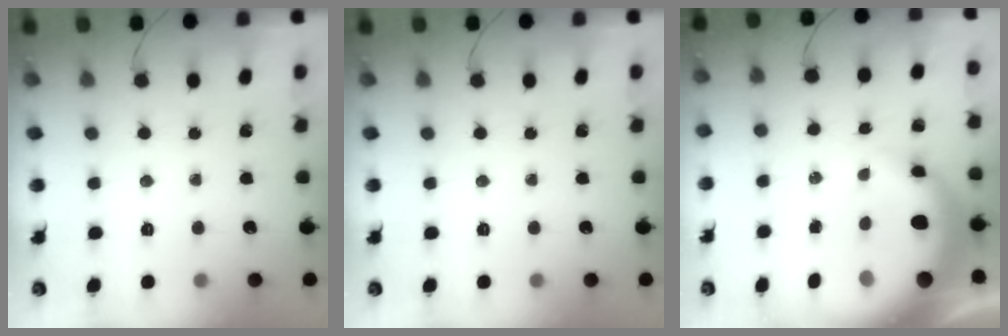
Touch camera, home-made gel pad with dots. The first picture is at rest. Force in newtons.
{"total": 0.0}
{"total": 13.7, "press": 13.5, "slide": 2.6}